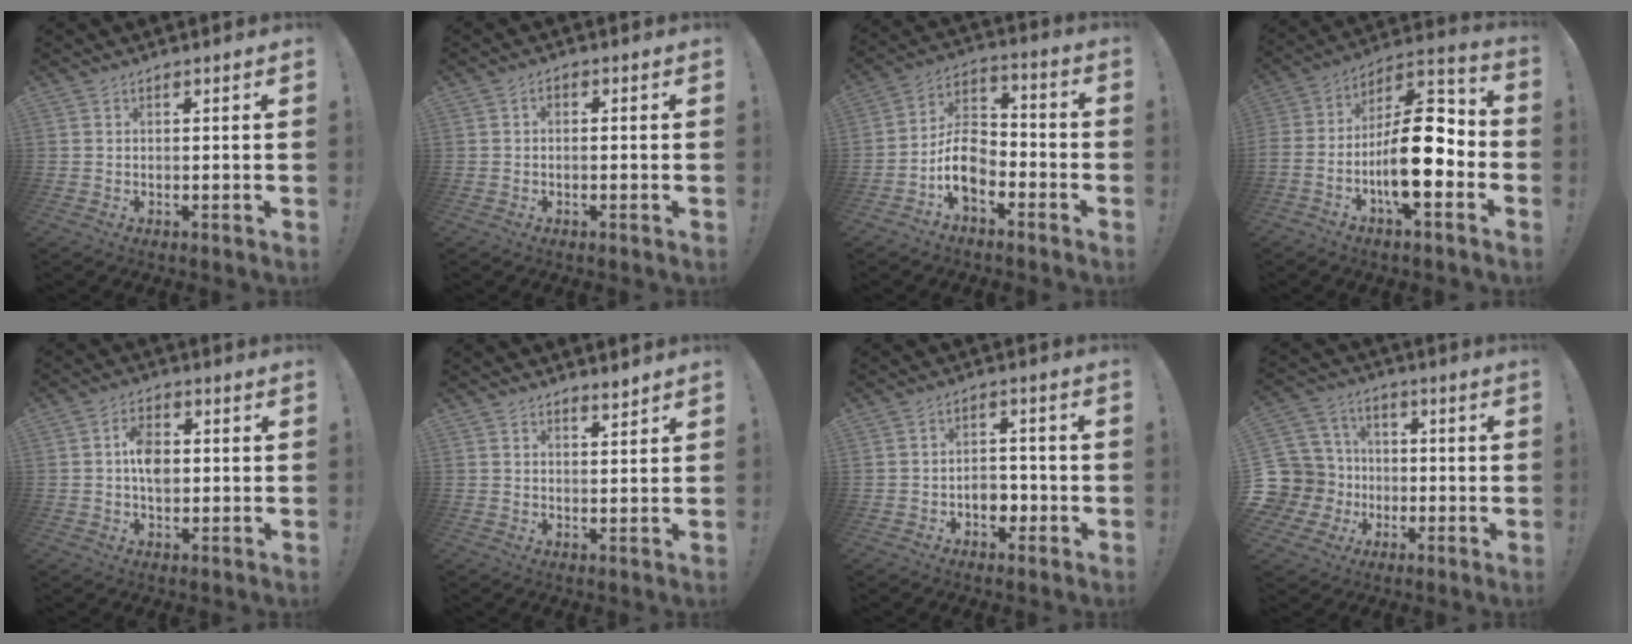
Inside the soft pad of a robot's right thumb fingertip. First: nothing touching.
{"total": 1.4, "force": [-0.9, 0.6, 0.9], "torque": [-0.018, 0.007, -0.015]}
{"total": 11.3, "force": [-5.3, 7.6, 6.6], "torque": [-0.123, 0.034, -0.092]}
{"total": 18.8, "force": [-5.2, 7.0, 16.6], "torque": [-0.287, 0.023, -0.084]}
{"total": 8.1, "force": [0.3, 5.4, 6.0], "torque": [-0.099, 0.010, 0.007]}
{"total": 2.7, "force": [2.5, 0.4, 0.8], "torque": [-0.005, -0.020, 0.043]}
{"total": 5.8, "force": [-2.0, 4.5, 3.1], "torque": [-0.039, 0.011, -0.033]}
{"total": 14.7, "force": [-1.5, 13.4, 5.8], "torque": [-0.130, 0.013, -0.006]}